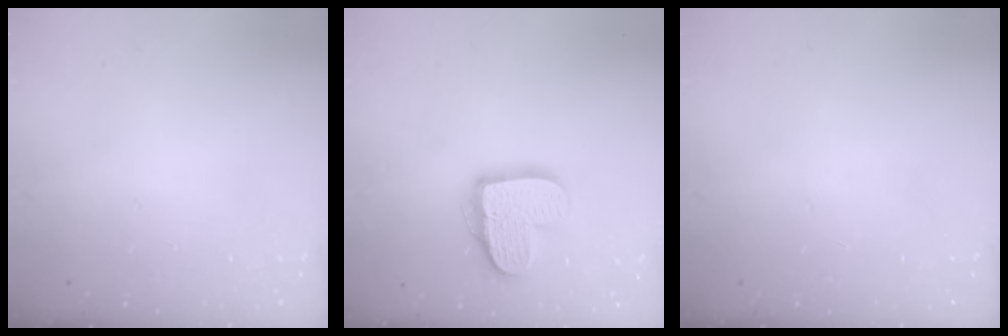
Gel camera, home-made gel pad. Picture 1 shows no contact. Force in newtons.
{"total": 14.1, "press": 14.0, "slide": 1.0}
{"total": 0.0}